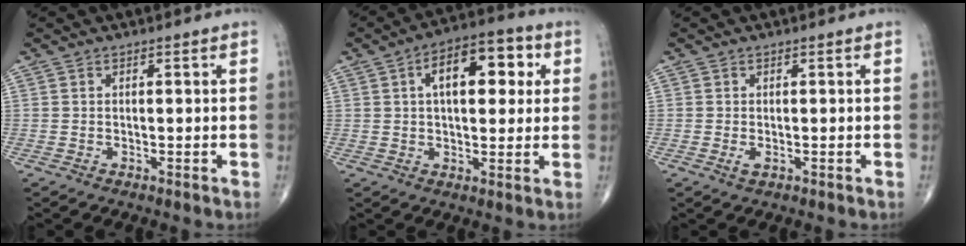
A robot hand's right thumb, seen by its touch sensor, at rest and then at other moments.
{"total": 13.0, "force": [3.4, 6.7, 10.7], "torque": [-0.129, 0.019, 0.046]}
{"total": 1.2, "force": [-0.3, 0.6, 0.9], "torque": [-0.019, -0.004, -0.005]}